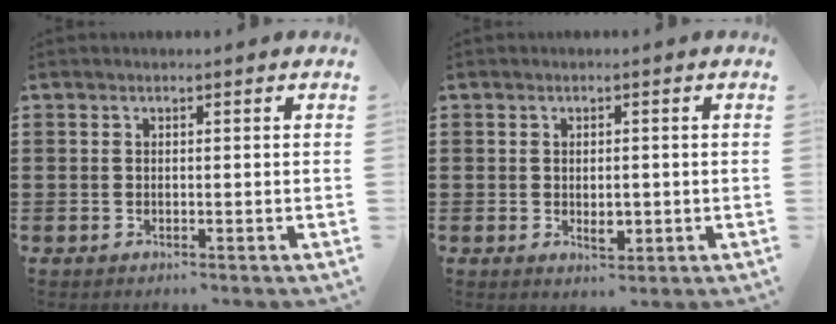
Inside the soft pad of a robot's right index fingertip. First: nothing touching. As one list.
[{"total": 2.7, "force": [-0.3, 1.4, 2.3], "torque": [-0.036, 0.000, -0.007]}]